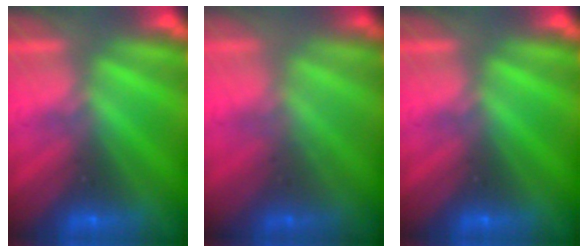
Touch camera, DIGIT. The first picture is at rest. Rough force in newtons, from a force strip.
{"total": 1.4}
{"total": 0.0}